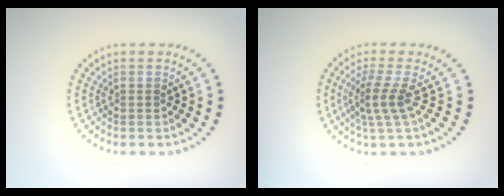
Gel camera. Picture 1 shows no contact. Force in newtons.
{"total": 2.7, "press": 1.9, "slide": 1.8}